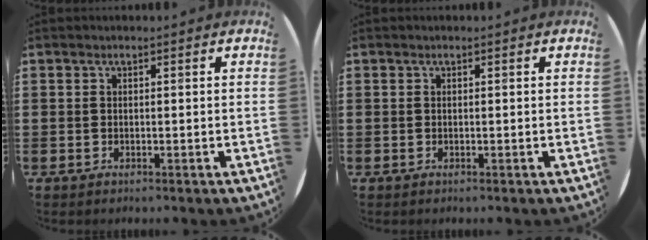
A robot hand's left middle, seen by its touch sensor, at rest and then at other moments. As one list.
[{"total": 0.0}]